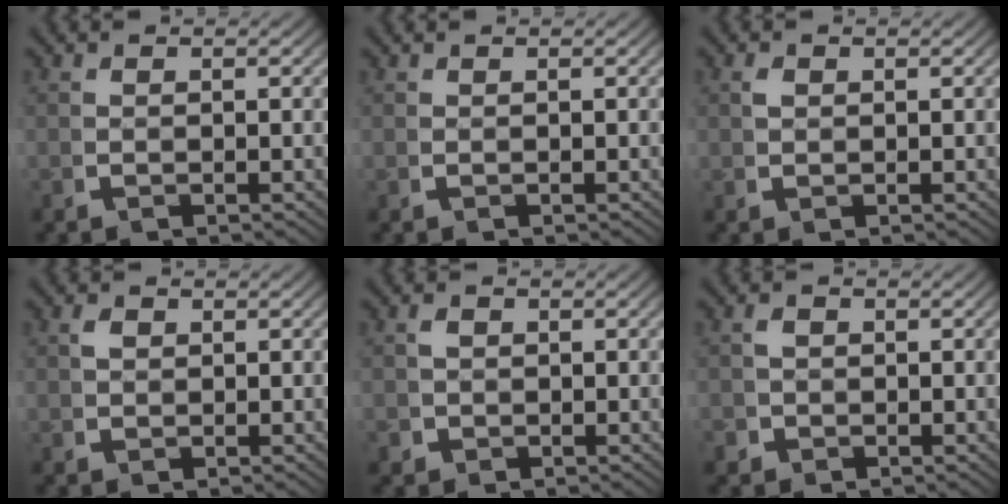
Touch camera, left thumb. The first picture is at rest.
{"total": 0.6, "force": [0.1, -0.4, -0.5], "torque": [0.020, 0.006, -0.002]}
{"total": 0.5, "force": [0.5, 0.3, 0.1], "torque": [0.009, 0.002, 0.010]}
{"total": 0.8, "force": [0.6, 0.5, 0.2], "torque": [0.009, 0.002, 0.013]}
{"total": 1.5, "force": [-0.2, 1.5, 0.2], "torque": [0.014, 0.001, -0.007]}
{"total": 1.5, "force": [-0.4, 1.4, 0.1], "torque": [0.022, 0.003, -0.014]}